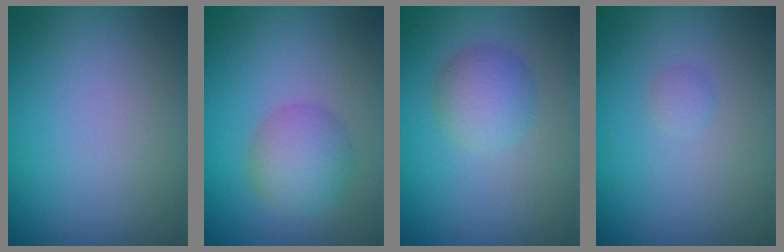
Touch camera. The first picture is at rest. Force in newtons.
{"total": 3.8, "press": 3.8, "slide": 0.2}
{"total": 3.0, "press": 3.0, "slide": 0.1}
{"total": 0.6, "press": 0.6, "slide": 0.0}